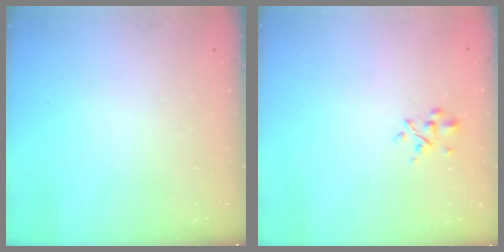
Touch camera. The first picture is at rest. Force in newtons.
{"total": 2.7, "press": 2.6, "slide": 0.9}